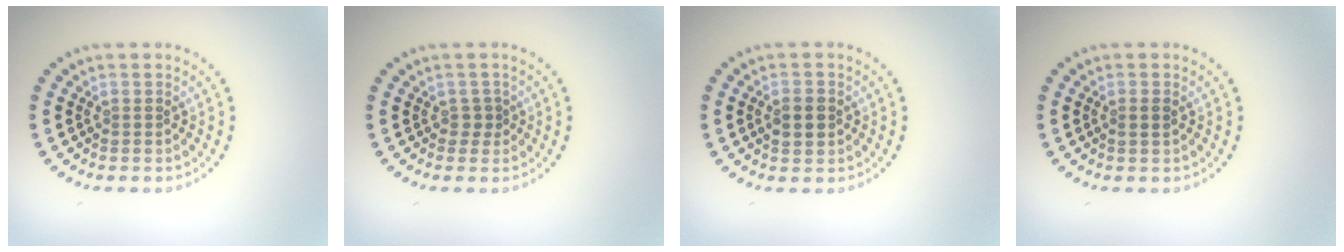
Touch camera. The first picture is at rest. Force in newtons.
{"total": 0.9, "press": 0.8, "slide": 0.5}
{"total": 2.6, "press": 2.6, "slide": 0.2}
{"total": 0.9, "press": 0.8, "slide": 0.4}